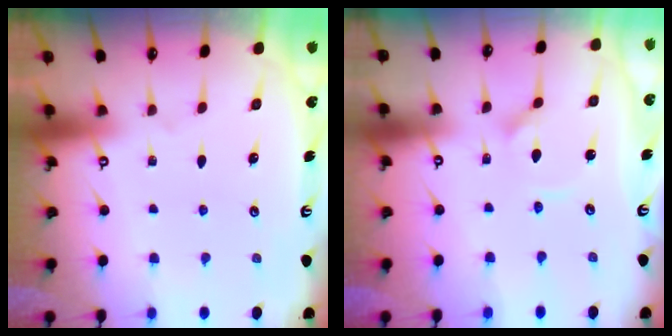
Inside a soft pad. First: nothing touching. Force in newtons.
{"total": 4.0, "press": 4.0, "slide": 0.4}